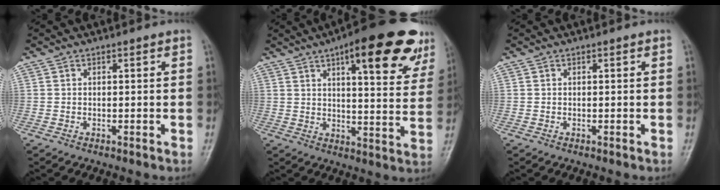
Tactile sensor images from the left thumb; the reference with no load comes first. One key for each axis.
{"total": 20.5, "fx": 11.3, "fy": 6.3, "fz": 15.9, "tx": -0.180, "ty": -0.031, "tz": 0.149}
{"total": 0.0}